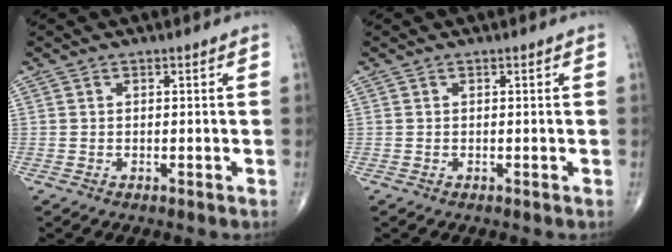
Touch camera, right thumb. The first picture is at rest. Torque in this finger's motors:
{"motor_torque": [-0.01, 0.01, -0.02, 0.02, 0.00]}